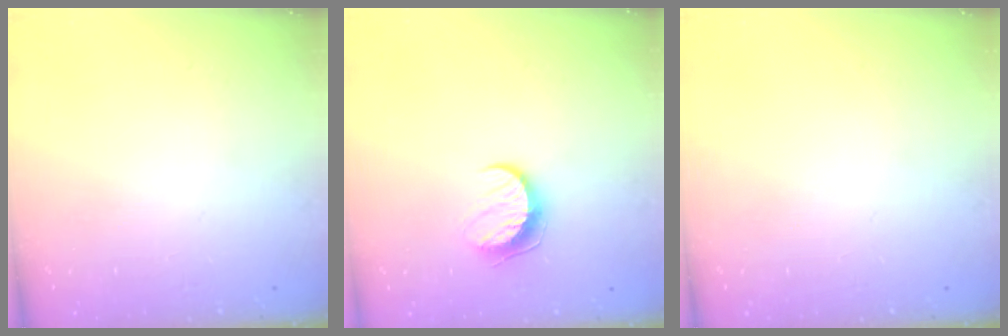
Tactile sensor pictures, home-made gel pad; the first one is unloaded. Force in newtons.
{"total": 8.8, "press": 8.8, "slide": 0.5}
{"total": 0.0}